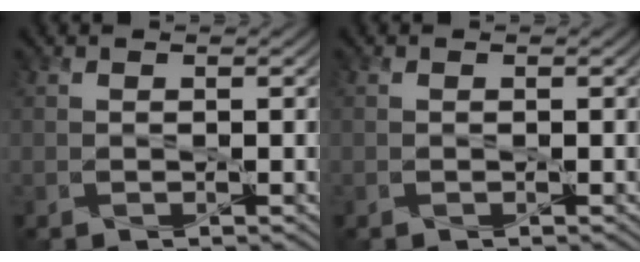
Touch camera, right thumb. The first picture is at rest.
{"total": 0.0}